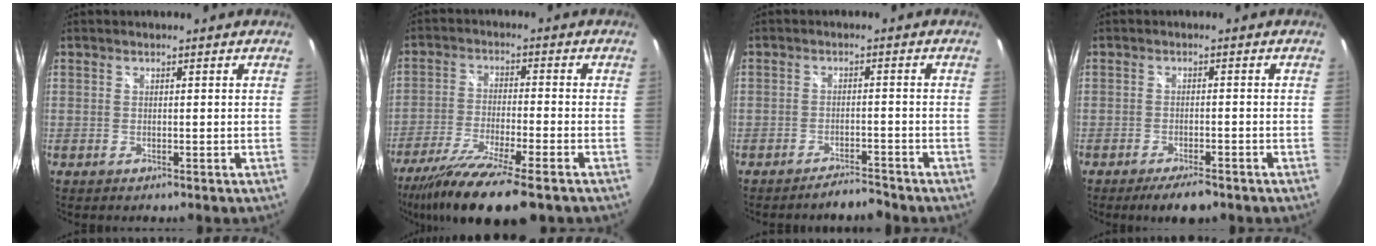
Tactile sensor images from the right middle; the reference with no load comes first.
{"total": 14.9, "force": [-11.0, 1.7, 9.9], "torque": [-0.203, -0.044, -0.191]}
{"total": 3.3, "force": [-3.2, 0.4, 0.7], "torque": [-0.021, 0.002, -0.048]}
{"total": 5.1, "force": [-4.0, 1.4, 2.9], "torque": [-0.061, -0.007, -0.064]}